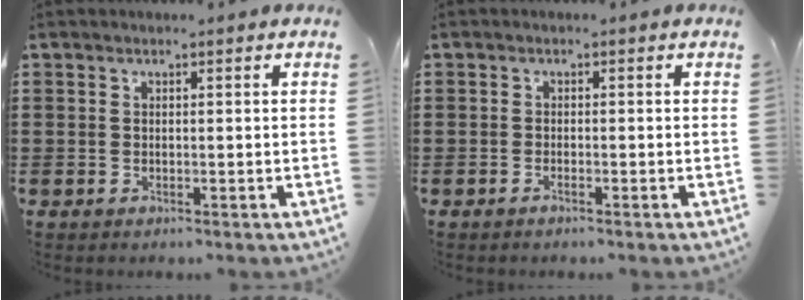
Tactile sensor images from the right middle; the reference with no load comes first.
{"total": 0.8, "force": [-0.6, 0.0, 0.5], "torque": [-0.012, -0.005, -0.009]}